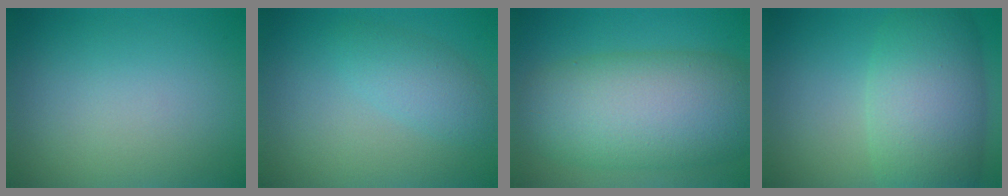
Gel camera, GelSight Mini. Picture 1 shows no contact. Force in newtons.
{"total": 2.8, "press": 2.8, "slide": 0.1}
{"total": 11.6, "press": 11.5, "slide": 0.5}
{"total": 8.6, "press": 8.6, "slide": 0.4}